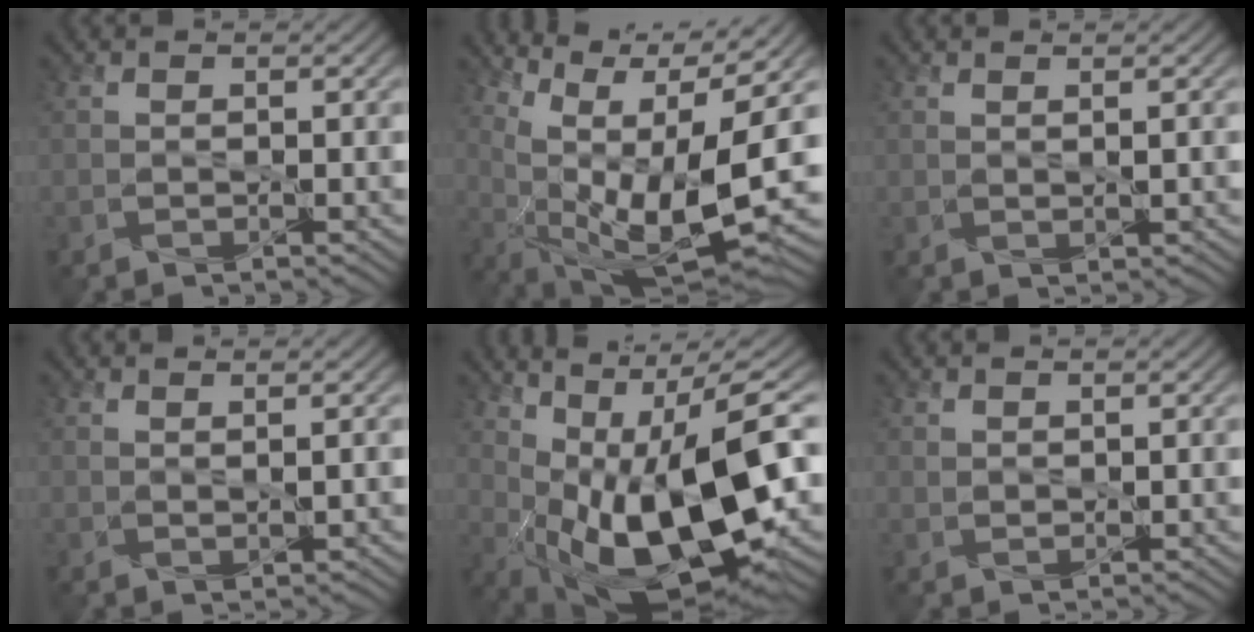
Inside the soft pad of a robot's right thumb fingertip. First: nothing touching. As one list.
[{"total": 14.3, "force": [2.6, 5.3, 13.0], "torque": [-0.243, -0.008, 0.053]}, {"total": 0.6, "force": [0.5, -0.1, 0.4], "torque": [-0.013, -0.001, 0.011]}, {"total": 1.0, "force": [0.7, 0.0, 0.7], "torque": [-0.014, -0.005, 0.017]}, {"total": 16.7, "force": [-0.2, 6.8, 15.3], "torque": [-0.247, -0.012, 0.015]}, {"total": 1.2, "force": [0.9, 0.7, 0.5], "torque": [-0.014, 0.000, 0.021]}]